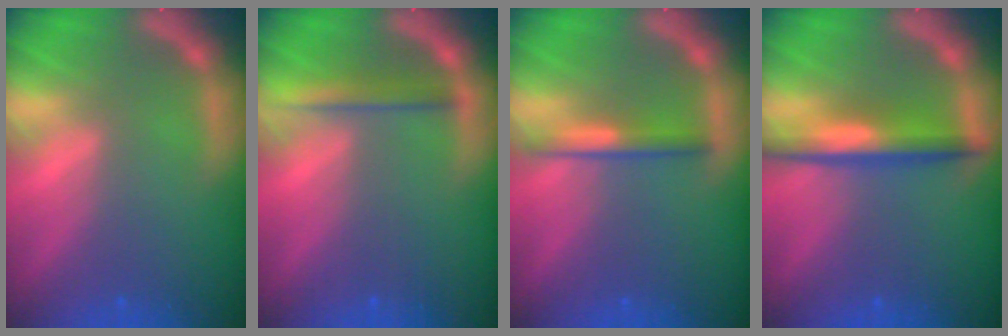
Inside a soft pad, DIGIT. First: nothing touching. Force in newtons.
{"total": 2.5}
{"total": 2.4}
{"total": 4.5}